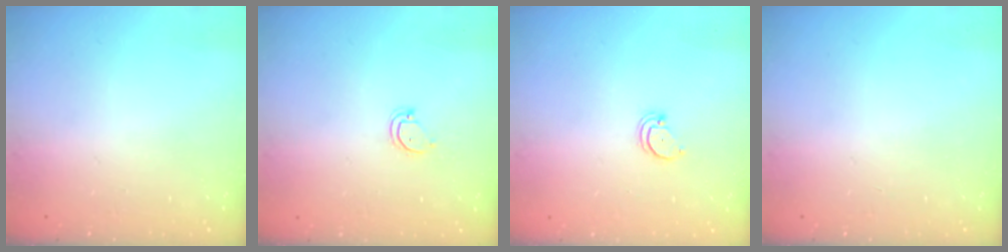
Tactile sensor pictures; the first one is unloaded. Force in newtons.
{"total": 3.5, "press": 3.5, "slide": 0.4}
{"total": 1.5, "press": 1.5, "slide": 0.2}
{"total": 0.0}